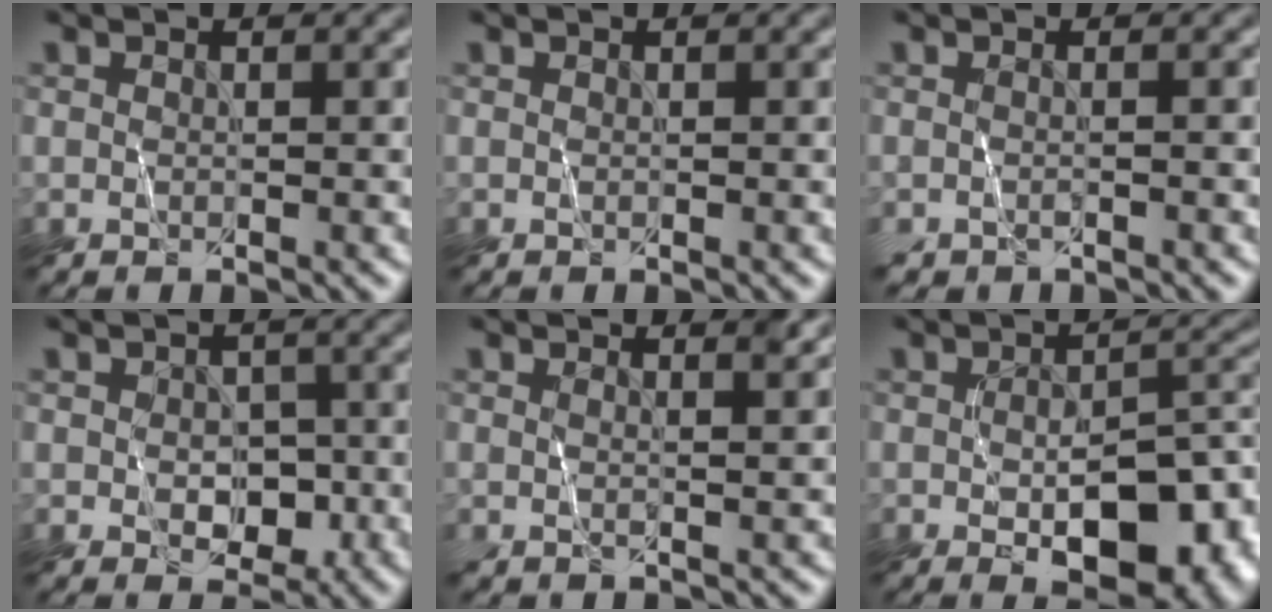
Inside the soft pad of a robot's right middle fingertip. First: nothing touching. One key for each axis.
{"total": 0.0}
{"total": 0.9, "fx": -0.5, "fy": 0.2, "fz": 0.7, "tx": -0.011, "ty": -0.004, "tz": -0.011}
{"total": 2.9, "fx": -0.6, "fy": 2.0, "fz": 2.0, "tx": -0.030, "ty": -0.004, "tz": -0.004}
{"total": 2.4, "fx": 1.7, "fy": 0.8, "fz": 1.4, "tx": -0.010, "ty": 0.005, "tz": 0.005}
{"total": 9.6, "fx": -3.3, "fy": 4.3, "fz": 7.9, "tx": -0.122, "ty": -0.013, "tz": -0.037}